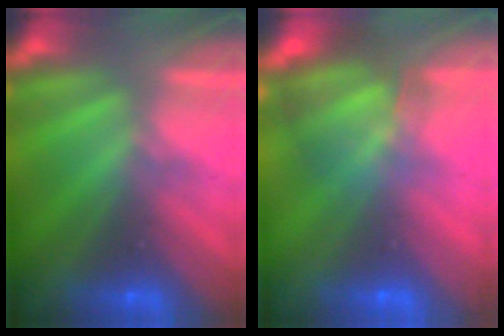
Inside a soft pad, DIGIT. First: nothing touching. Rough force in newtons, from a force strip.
{"total": 7.1}